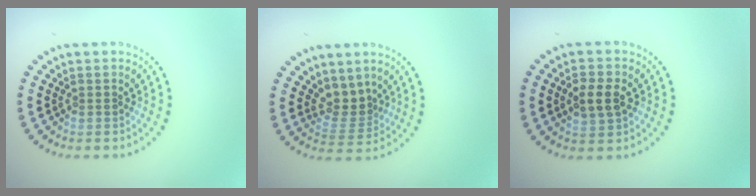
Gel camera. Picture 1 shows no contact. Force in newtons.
{"total": 2.7, "press": 1.9, "slide": 2.0}
{"total": 3.0, "press": 3.0, "slide": 0.2}